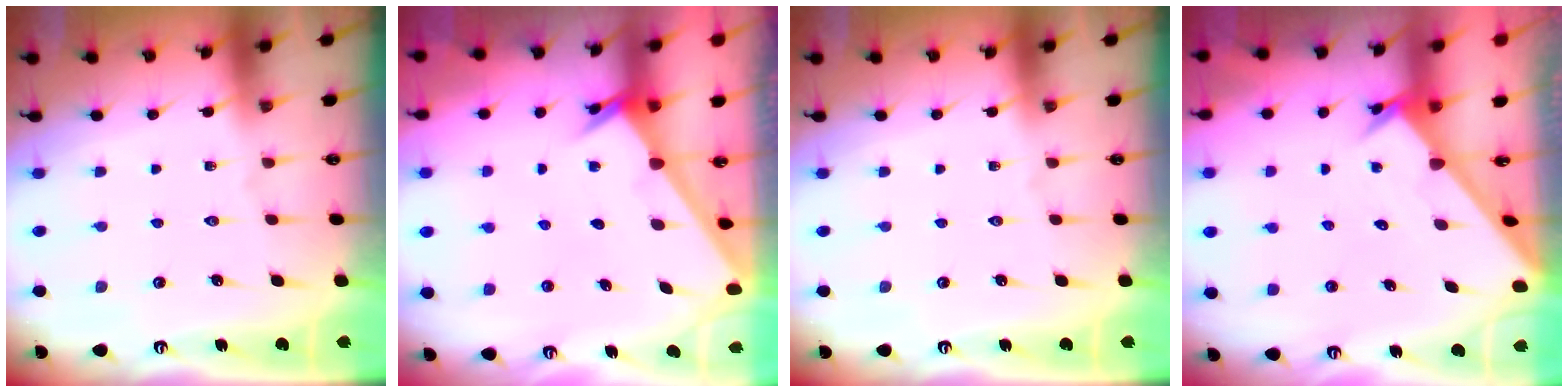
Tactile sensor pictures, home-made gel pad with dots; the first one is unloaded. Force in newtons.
{"total": 2.4, "press": 2.4, "slide": 0.2}
{"total": 0.0}
{"total": 2.4, "press": 2.4, "slide": 0.2}